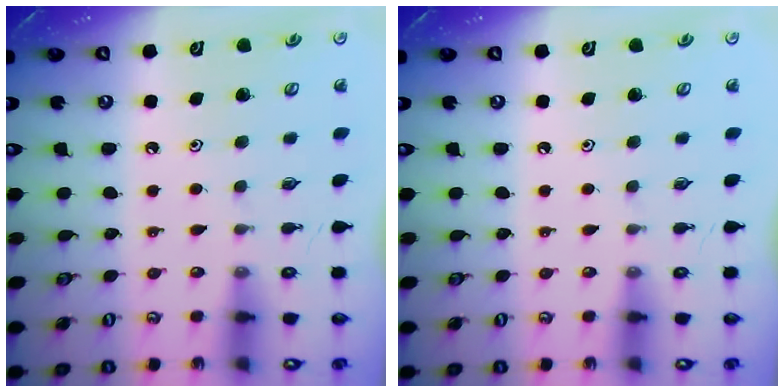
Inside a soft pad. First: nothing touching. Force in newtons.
{"total": 0.0}